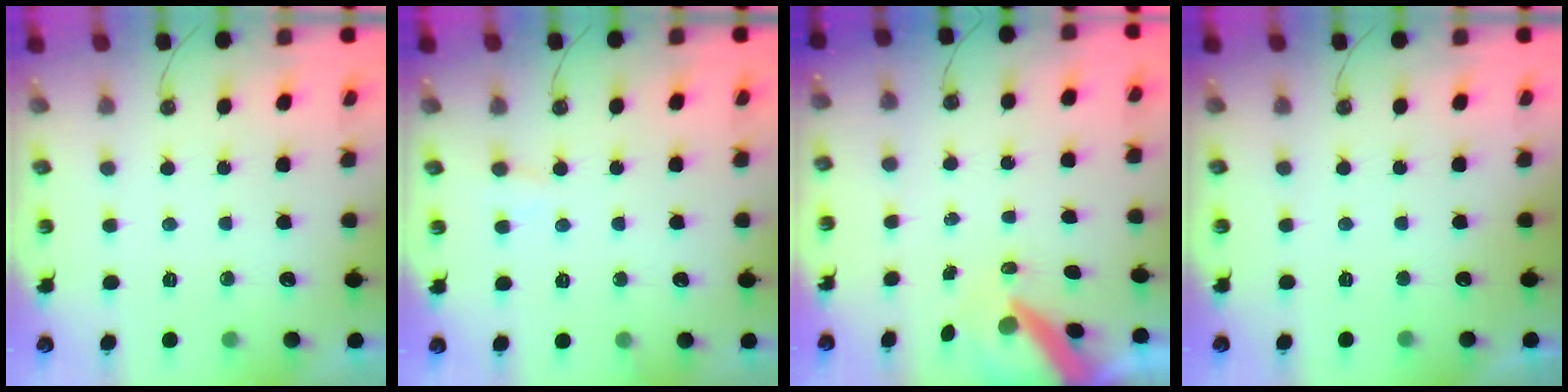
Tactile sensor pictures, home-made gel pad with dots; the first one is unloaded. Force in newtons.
{"total": 4.6, "press": 4.5, "slide": 0.5}
{"total": 8.4, "press": 8.3, "slide": 1.2}
{"total": 0.0}